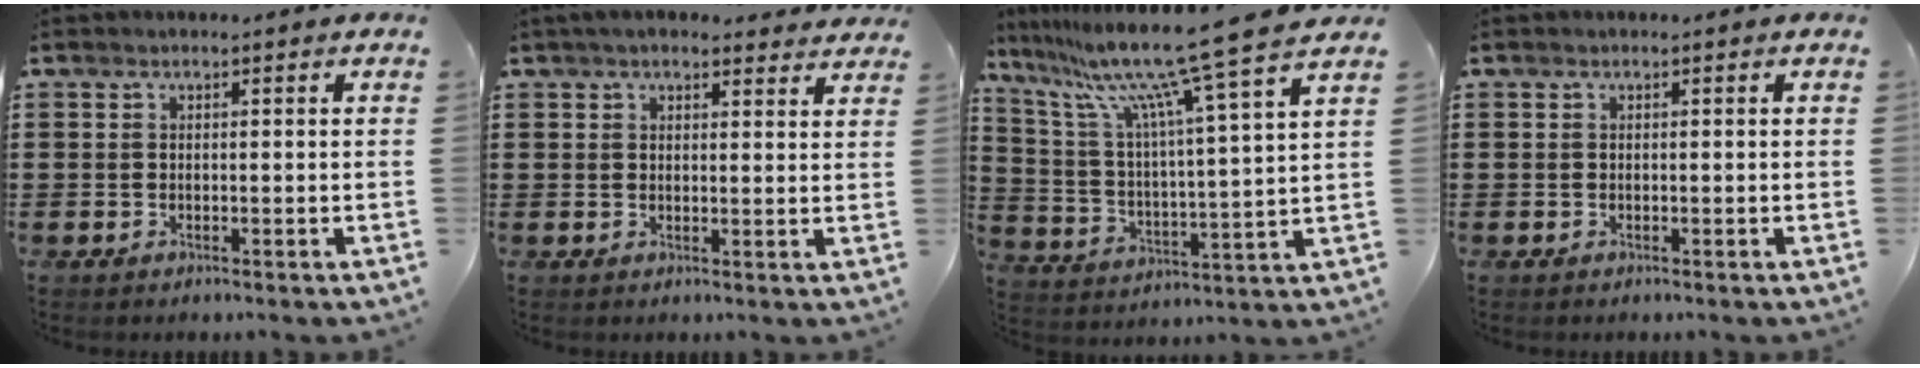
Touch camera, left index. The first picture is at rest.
{"total": 3.5, "force": [3.1, 0.9, 1.3], "torque": [-0.033, -0.002, 0.058]}
{"total": 12.6, "force": [10.4, -0.8, 7.0], "torque": [-0.172, -0.069, 0.165]}
{"total": 0.0}